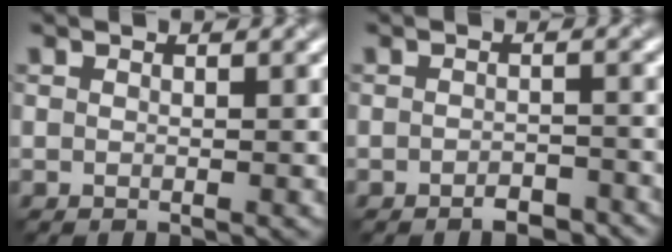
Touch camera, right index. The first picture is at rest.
{"total": 2.2, "force": [-1.7, 0.8, 1.1], "torque": [-0.013, 0.004, -0.027]}